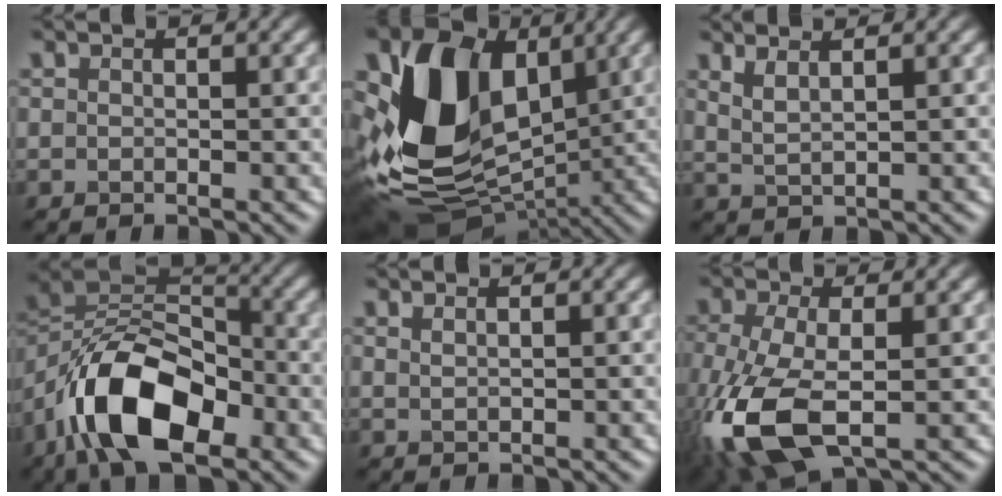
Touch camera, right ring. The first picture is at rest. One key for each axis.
{"total": 13.8, "fx": 1.2, "fy": 10.3, "fz": 9.1, "tx": -0.192, "ty": -0.009, "tz": 0.017}
{"total": 2.3, "fx": 1.6, "fy": 0.6, "fz": 1.6, "tx": -0.032, "ty": -0.002, "tz": 0.036}
{"total": 12.0, "fx": -5.8, "fy": 6.1, "fz": 8.6, "tx": -0.160, "ty": 0.008, "tz": -0.117}
{"total": 1.1, "fx": 0.8, "fy": 0.4, "fz": 0.6, "tx": -0.011, "ty": -0.002, "tz": 0.017}
{"total": 9.2, "fx": -2.8, "fy": 4.3, "fz": 7.6, "tx": -0.194, "ty": -0.019, "tz": -0.058}